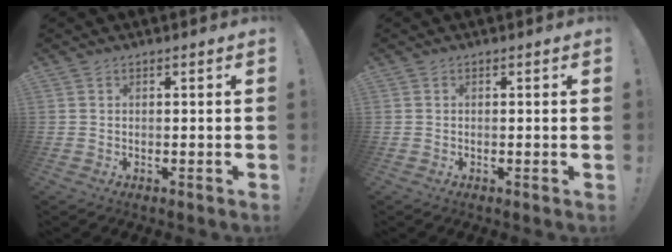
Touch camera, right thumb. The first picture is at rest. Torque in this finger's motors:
{"motor_torque": [-0.01, -0.01, 0.05, -0.01, 0.02]}